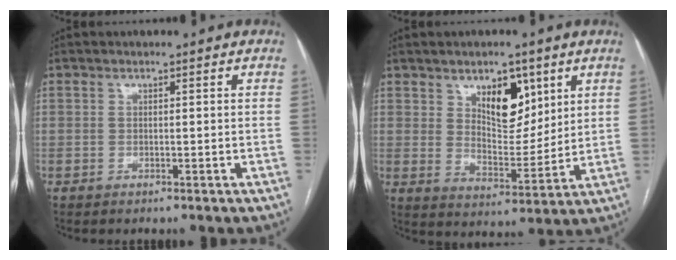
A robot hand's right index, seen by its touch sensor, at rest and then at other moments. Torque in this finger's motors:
{"motor_torque": [0.25, 0.23, 0.16, 0.07]}